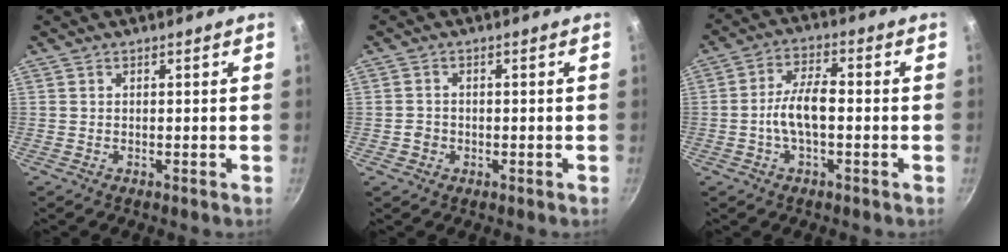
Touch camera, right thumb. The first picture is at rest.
{"total": 2.1, "force": [-0.6, 1.9, 0.6], "torque": [-0.004, 0.008, -0.009]}
{"total": 7.6, "force": [-1.1, 3.4, 6.7], "torque": [-0.119, 0.027, -0.029]}